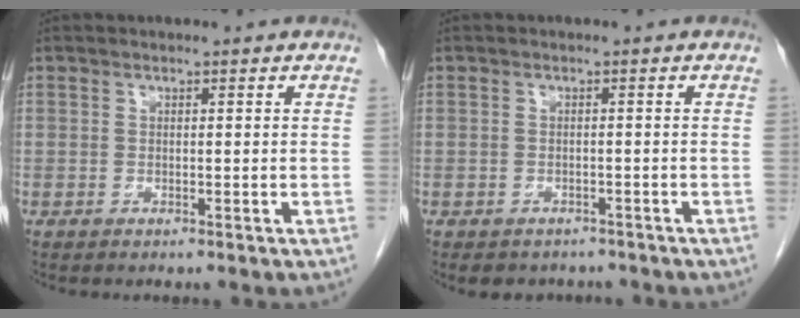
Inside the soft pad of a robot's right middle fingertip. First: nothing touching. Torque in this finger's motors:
{"motor_torque": [0.30, -0.20, -0.06, 0.01]}